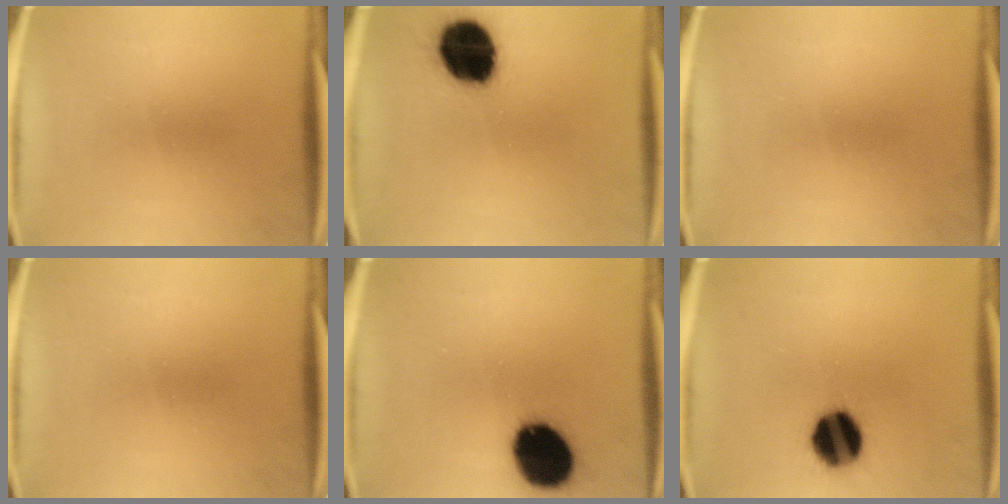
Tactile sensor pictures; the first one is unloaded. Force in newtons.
{"total": 19.5}
{"total": 0.0}
{"total": 0.0}
{"total": 19.6}
{"total": 14.3}